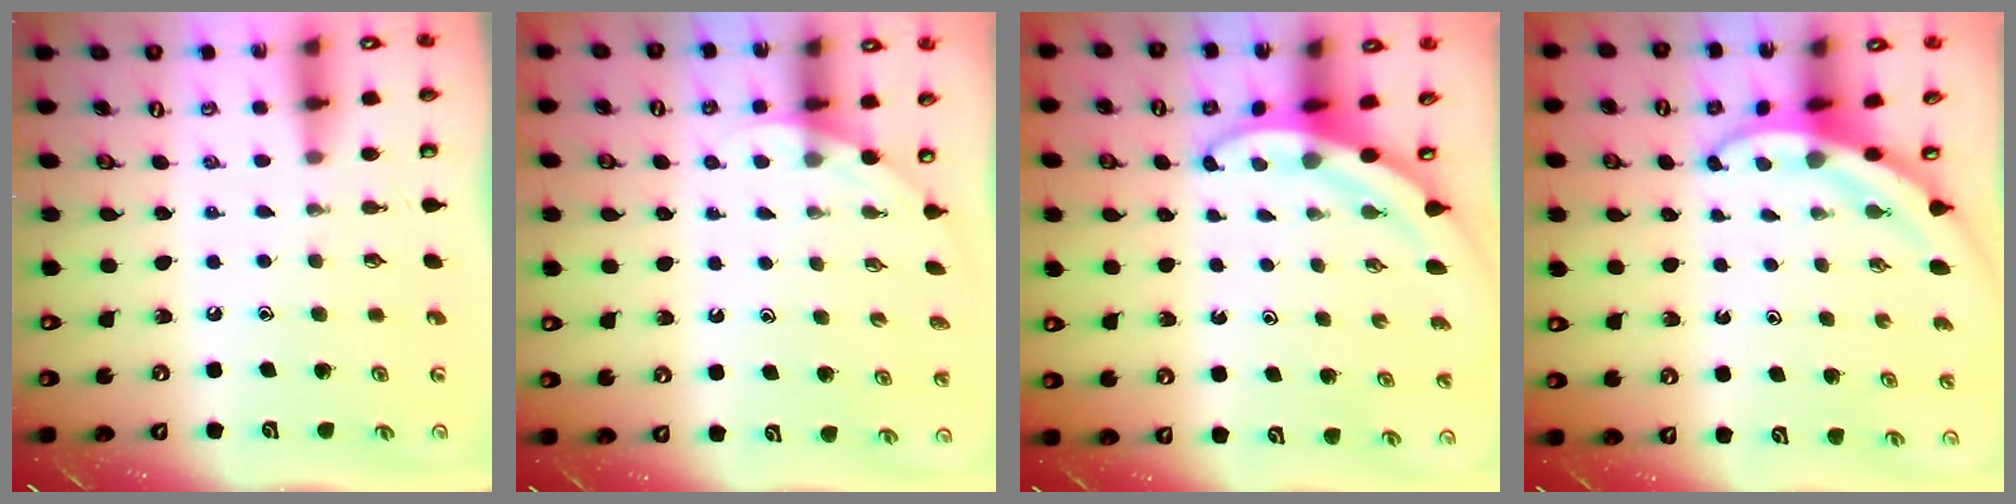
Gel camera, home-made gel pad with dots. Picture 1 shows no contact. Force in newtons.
{"total": 1.8, "press": 1.8, "slide": 0.1}
{"total": 3.7, "press": 3.7, "slide": 0.1}
{"total": 3.8, "press": 3.7, "slide": 0.5}